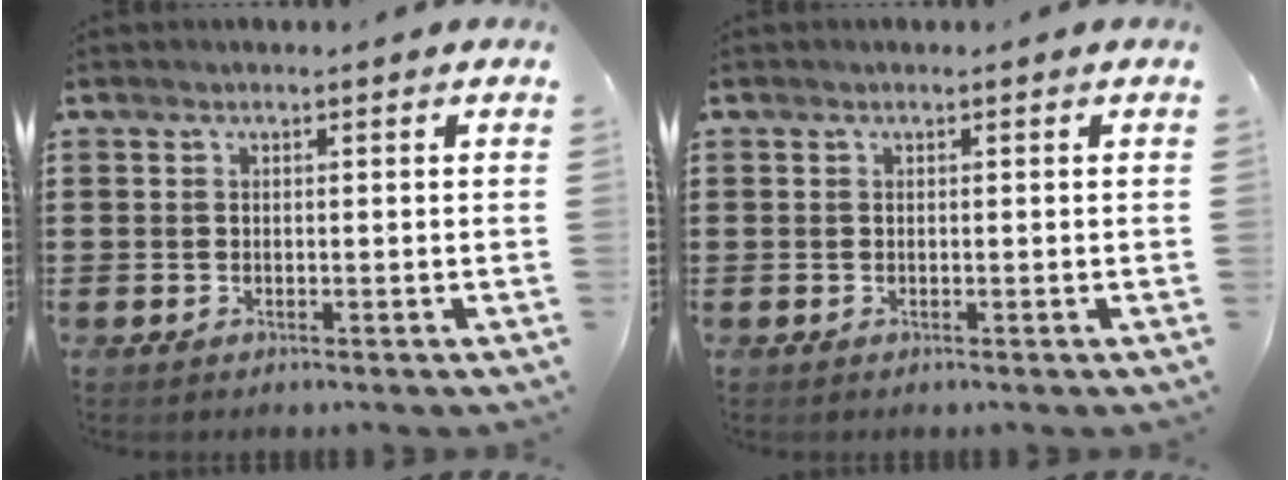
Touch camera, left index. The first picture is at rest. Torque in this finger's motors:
{"motor_torque": [0.00, 0.00, 0.00, 0.00]}